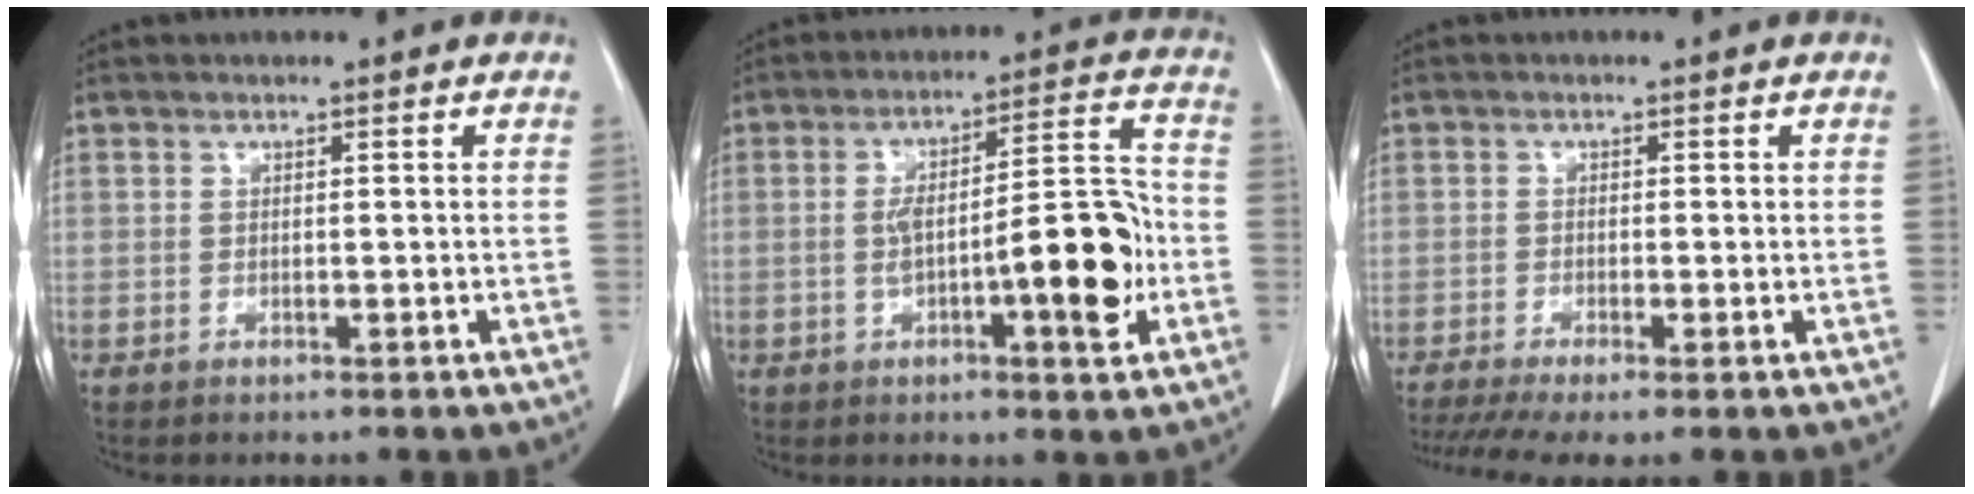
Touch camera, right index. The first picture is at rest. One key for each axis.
{"total": 13.5, "fx": -2.9, "fy": 2.5, "fz": 13.0, "tx": -0.194, "ty": 0.023, "tz": -0.040}
{"total": 6.6, "fx": -4.4, "fy": 0.9, "fz": 4.7, "tx": -0.081, "ty": -0.011, "tz": -0.078}